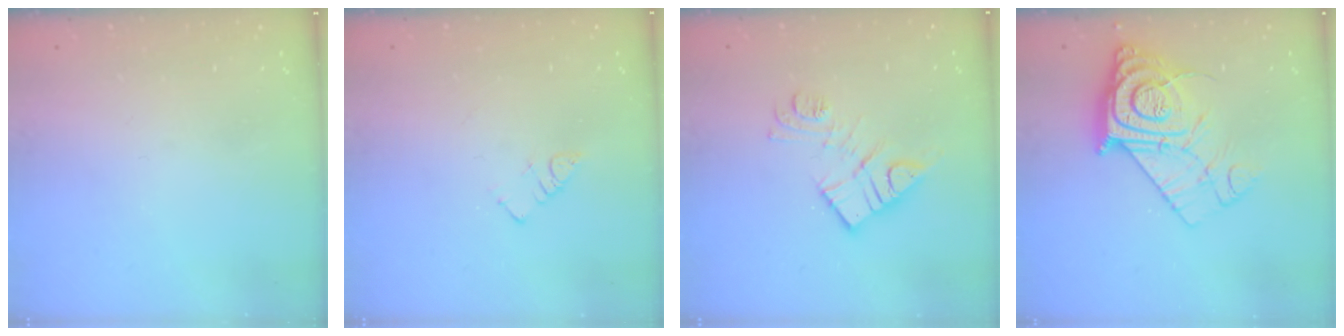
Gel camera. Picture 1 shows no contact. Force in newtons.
{"total": 3.2, "press": 3.2, "slide": 0.4}
{"total": 11.3, "press": 11.3, "slide": 0.3}
{"total": 14.9, "press": 14.8, "slide": 1.0}